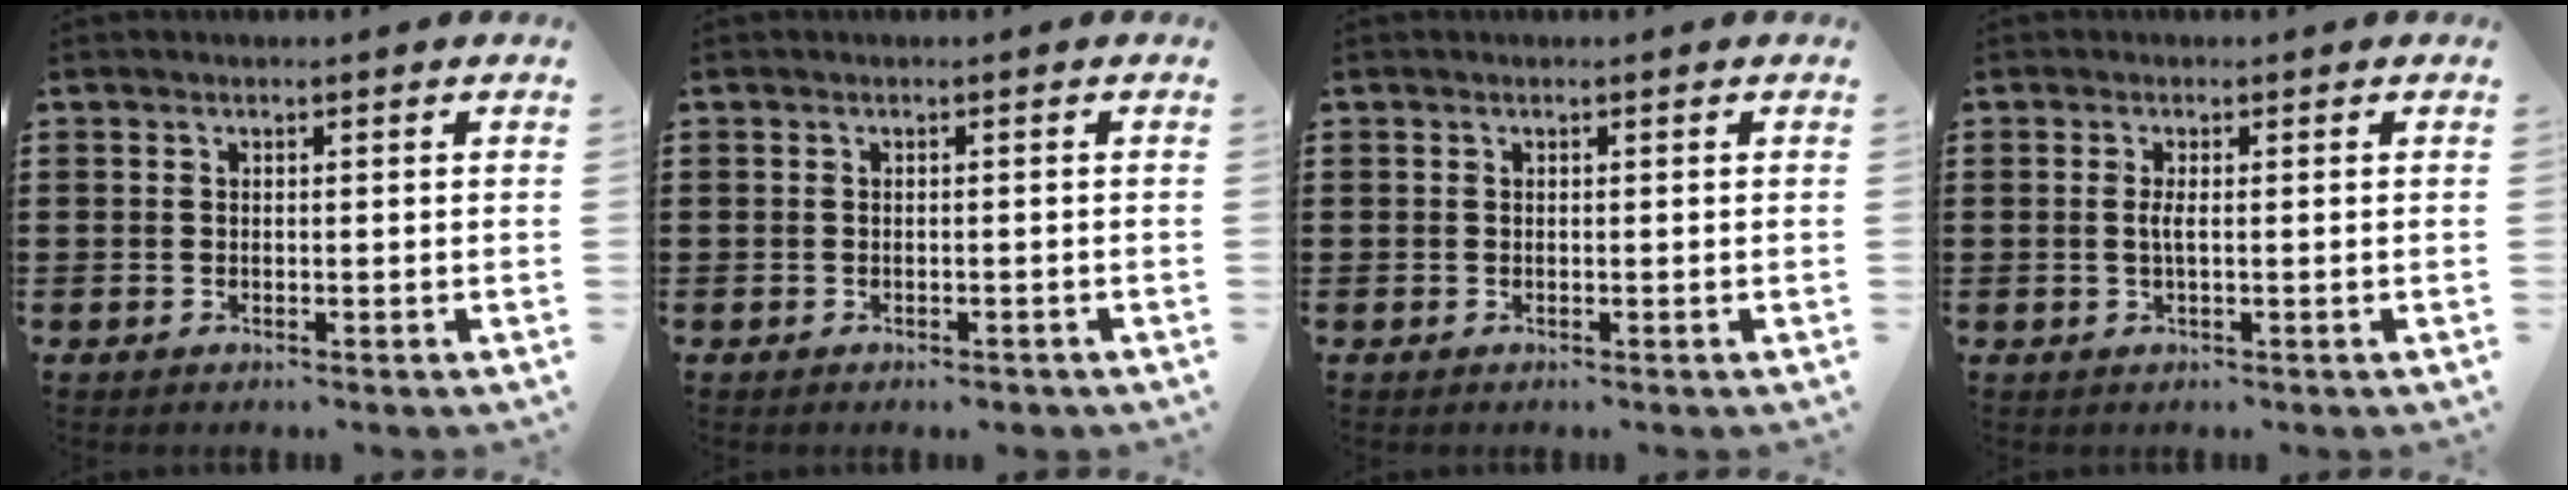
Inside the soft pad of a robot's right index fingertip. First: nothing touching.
{"total": 0.6, "force": [-0.5, 0.1, 0.3], "torque": [-0.008, -0.003, -0.010]}
{"total": 0.0}
{"total": 1.2, "force": [-0.2, 0.1, 1.2], "torque": [-0.032, -0.005, -0.006]}